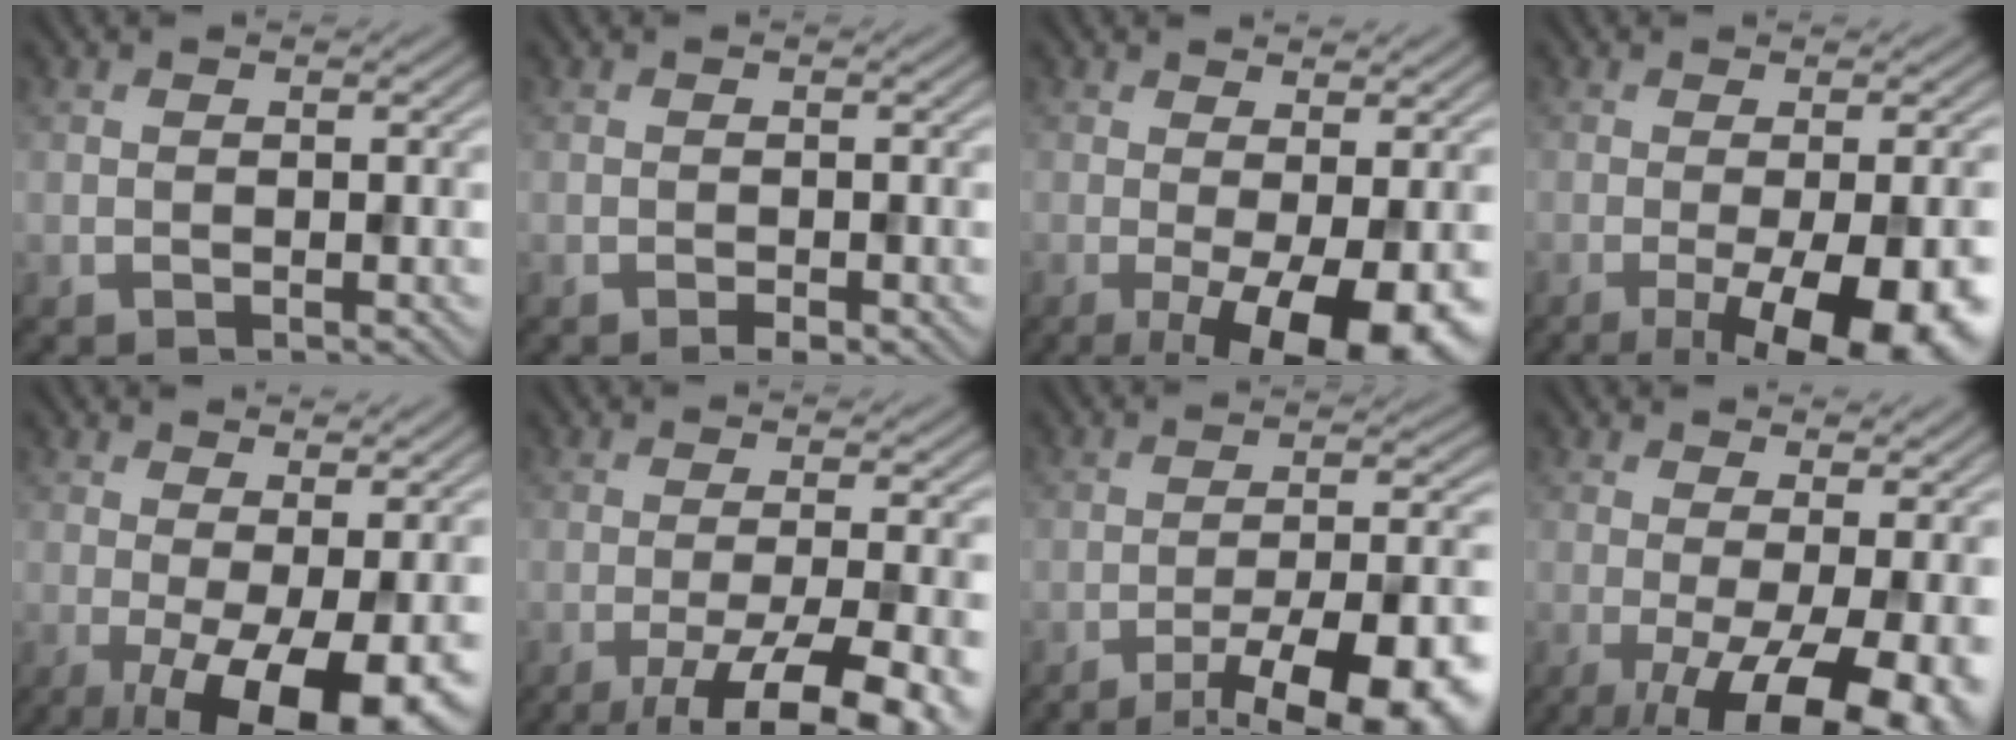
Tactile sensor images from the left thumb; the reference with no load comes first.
{"total": 0.9, "force": [-0.6, 0.3, 0.6], "torque": [-0.010, -0.003, -0.010]}
{"total": 9.6, "force": [-2.6, 2.8, 8.8], "torque": [-0.129, -0.006, -0.029]}
{"total": 13.2, "force": [-5.3, 3.9, 11.4], "torque": [-0.134, -0.008, -0.065]}
{"total": 11.5, "force": [-2.9, 3.7, 10.5], "torque": [-0.145, 0.005, -0.040]}
{"total": 11.1, "force": [-5.2, 2.7, 9.4], "torque": [-0.136, -0.005, -0.070]}
{"total": 15.9, "force": [-10.3, 4.7, 11.2], "torque": [-0.142, -0.010, -0.140]}
{"total": 12.6, "force": [-3.1, 4.1, 11.5], "torque": [-0.143, 0.002, -0.037]}